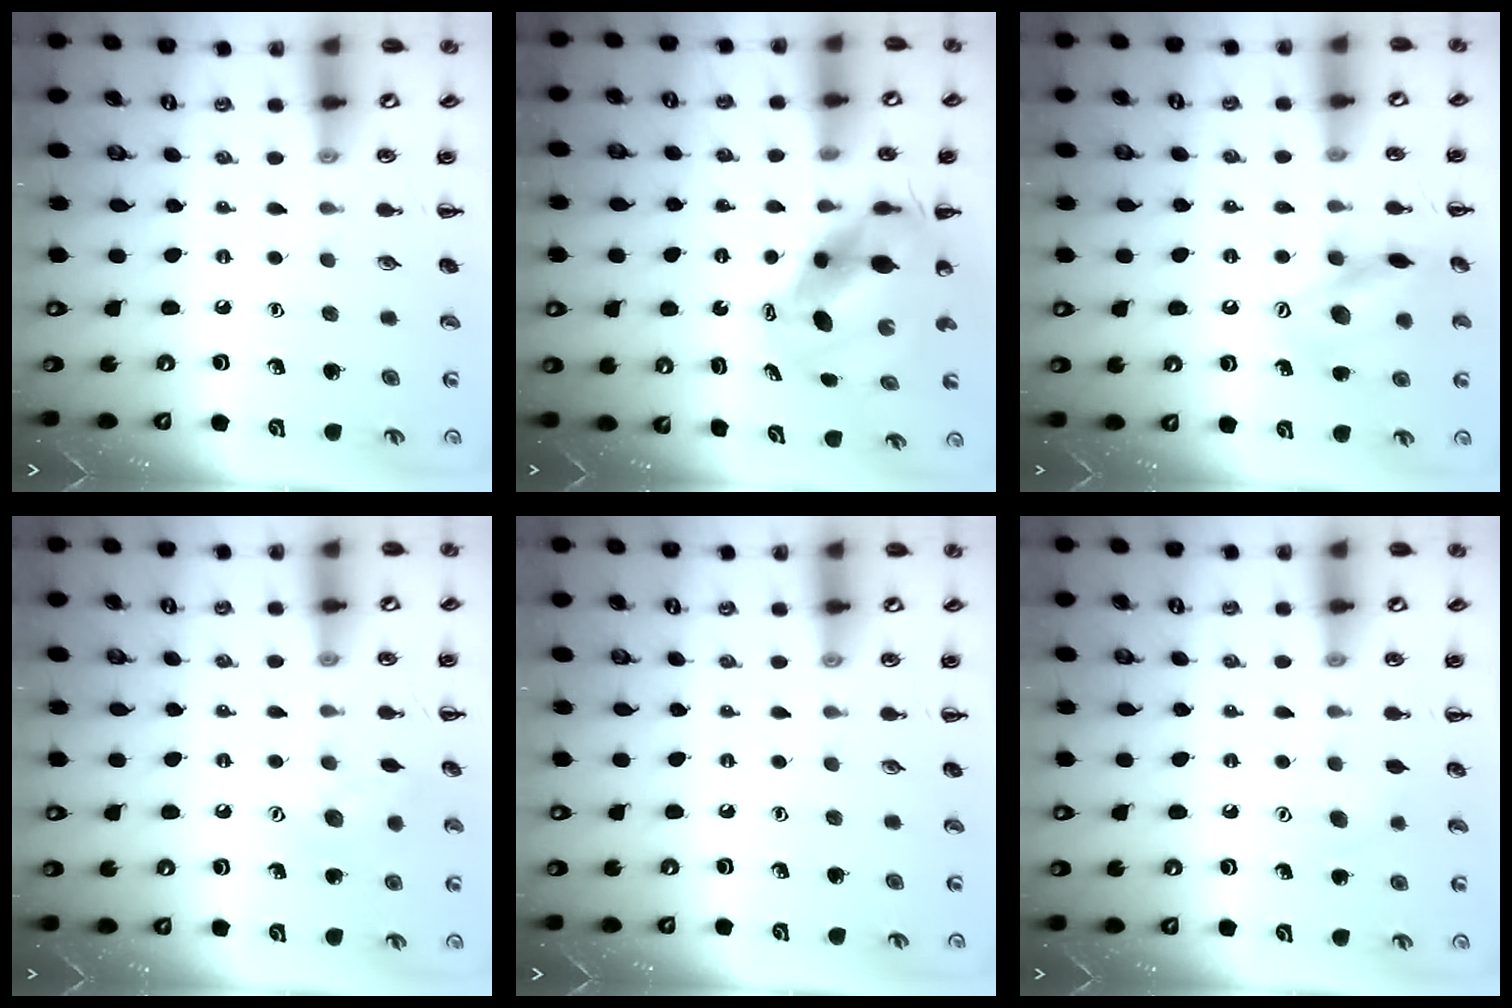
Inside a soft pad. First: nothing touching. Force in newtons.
{"total": 8.1, "press": 7.9, "slide": 2.0}
{"total": 14.0, "press": 13.7, "slide": 3.0}
{"total": 9.0, "press": 8.9, "slide": 0.8}
{"total": 0.0}
{"total": 4.4, "press": 4.2, "slide": 1.0}